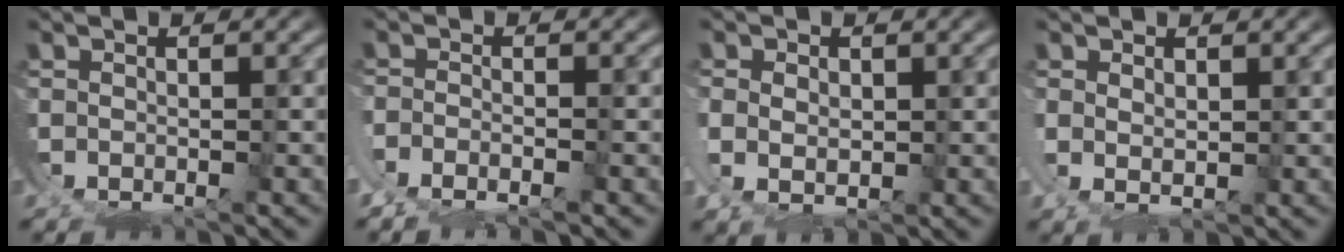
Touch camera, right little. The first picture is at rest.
{"total": 2.1, "force": [-1.6, 0.1, 1.2], "torque": [-0.022, -0.005, -0.029]}
{"total": 2.9, "force": [0.5, 1.7, 2.3], "torque": [-0.048, -0.016, 0.021]}
{"total": 2.1, "force": [1.1, 0.8, 1.6], "torque": [-0.037, -0.013, 0.030]}